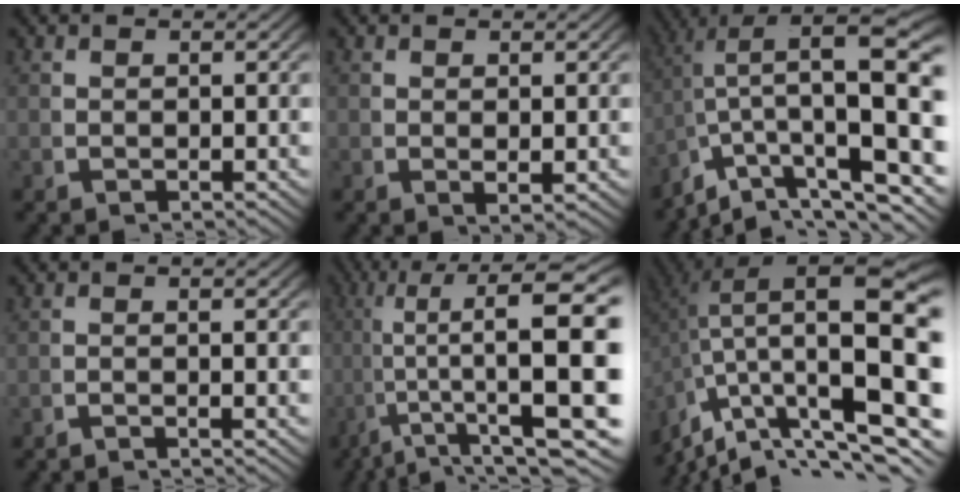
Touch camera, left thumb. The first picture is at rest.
{"total": 1.2, "force": [0.4, 0.6, 0.9], "torque": [-0.018, -0.001, 0.010]}
{"total": 11.3, "force": [-1.1, 5.2, 10.0], "torque": [-0.154, -0.019, -0.001]}
{"total": 1.4, "force": [-1.3, -0.3, 0.6], "torque": [-0.002, 0.006, -0.028]}
{"total": 15.1, "force": [-0.9, 7.9, 12.8], "torque": [-0.205, -0.054, 0.010]}
{"total": 15.0, "force": [-1.4, 7.7, 12.7], "torque": [-0.219, -0.055, 0.006]}